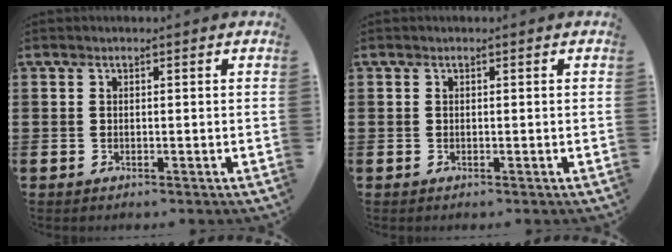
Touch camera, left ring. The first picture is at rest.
{"total": 0.0}